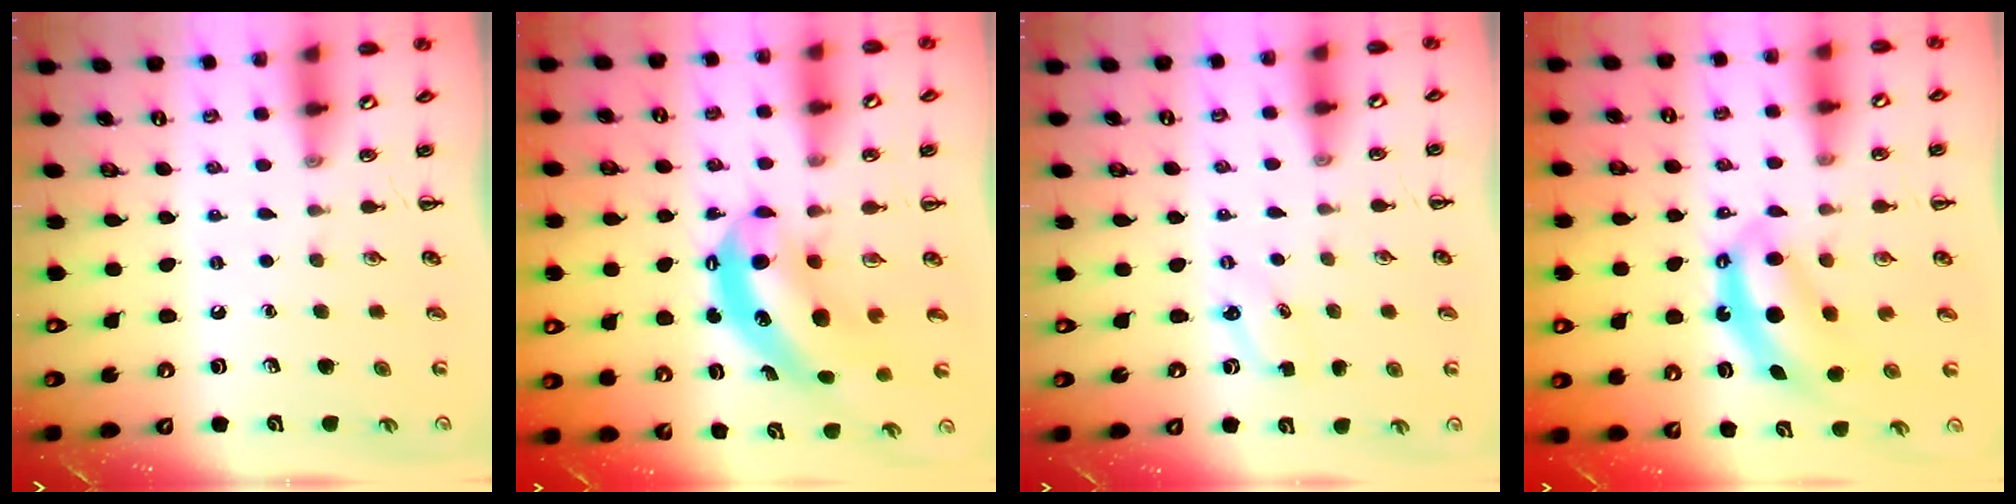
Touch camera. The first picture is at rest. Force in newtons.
{"total": 7.2, "press": 7.0, "slide": 1.6}
{"total": 2.8, "press": 2.7, "slide": 0.7}
{"total": 6.2, "press": 6.2, "slide": 0.7}